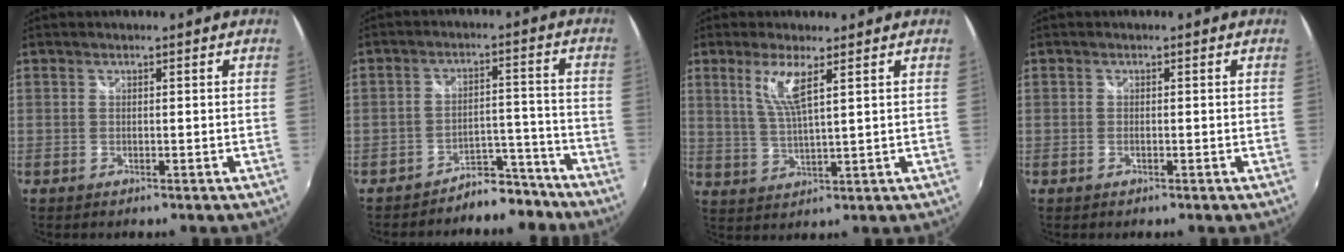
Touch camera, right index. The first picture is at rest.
{"total": 7.6, "force": [-6.8, 3.4, 0.7], "torque": [-0.004, 0.037, -0.087]}
{"total": 6.0, "force": [2.8, 0.5, 5.2], "torque": [-0.108, -0.008, 0.060]}
{"total": 0.7, "force": [-0.3, 0.4, 0.5], "torque": [-0.011, -0.001, -0.006]}